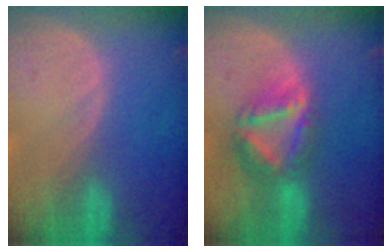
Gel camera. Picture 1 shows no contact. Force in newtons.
{"total": 7.4, "press": 6.6, "slide": 3.3}